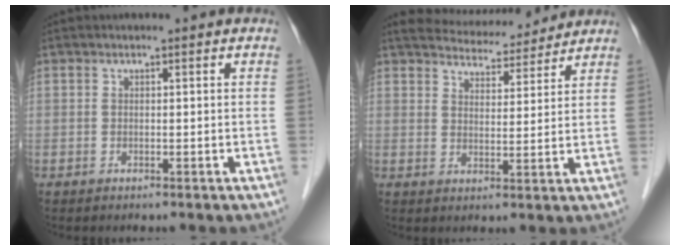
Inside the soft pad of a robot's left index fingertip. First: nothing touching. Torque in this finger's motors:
{"motor_torque": [0.70, -1.06, 0.04, 0.01]}